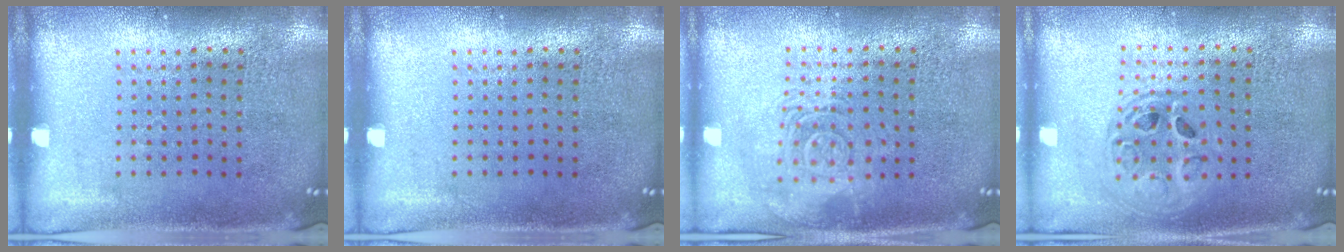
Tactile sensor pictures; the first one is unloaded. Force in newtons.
{"total": 0.0}
{"total": 2.8, "press": 2.8, "slide": 0.4}
{"total": 1.5, "press": 1.2, "slide": 0.8}